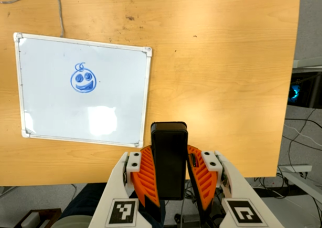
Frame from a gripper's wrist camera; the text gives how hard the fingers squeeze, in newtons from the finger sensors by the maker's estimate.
{"total": 10.8, "left": 8.6, "right": 12.9}